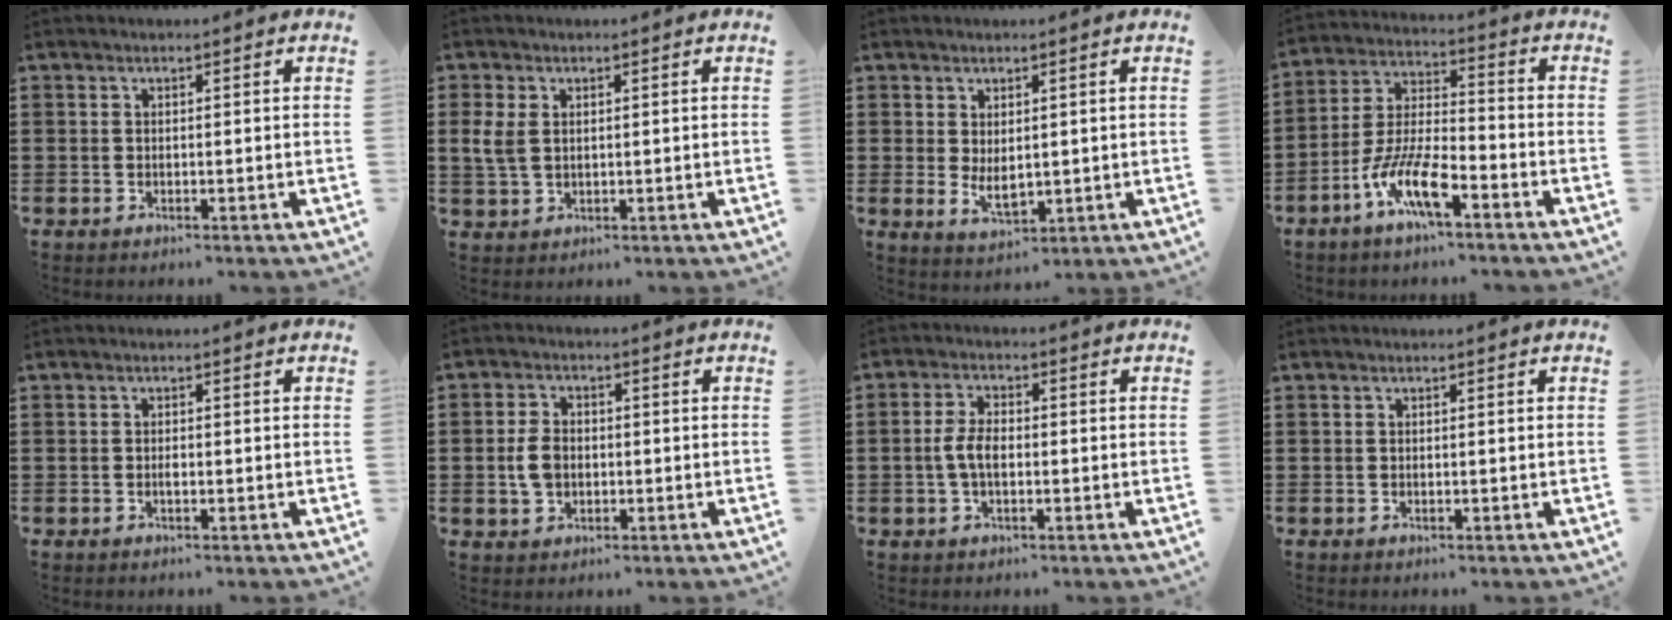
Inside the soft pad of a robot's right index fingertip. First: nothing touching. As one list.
[{"total": 3.5, "force": [1.0, 2.2, 2.5], "torque": [-0.070, 0.001, 0.013]}, {"total": 3.4, "force": [0.5, 1.8, 2.9], "torque": [-0.047, -0.001, 0.009]}, {"total": 9.6, "force": [-6.0, 2.6, 7.1], "torque": [-0.166, -0.006, -0.116]}, {"total": 0.9, "force": [-0.2, 0.4, 0.8], "torque": [-0.016, -0.003, -0.003]}, {"total": 4.4, "force": [-0.5, 3.1, 3.1], "torque": [-0.077, 0.002, -0.013]}, {"total": 4.3, "force": [-0.7, 2.1, 3.7], "torque": [-0.088, -0.002, -0.019]}, {"total": 0.0}]